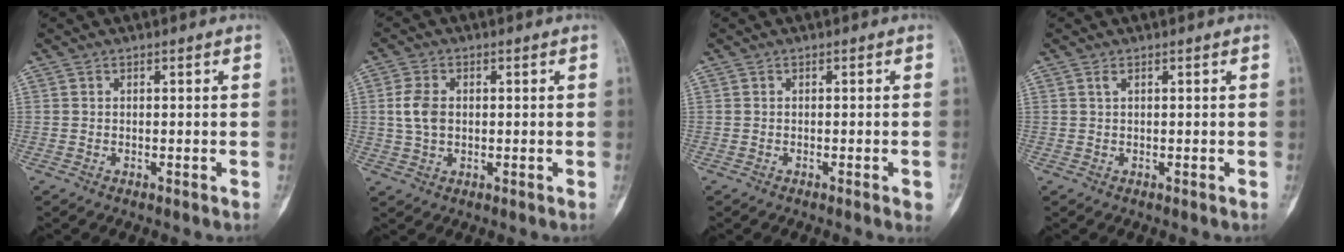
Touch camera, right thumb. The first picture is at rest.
{"total": 5.0, "force": [0.4, 3.3, 3.7], "torque": [-0.077, 0.004, 0.008]}
{"total": 1.9, "force": [-0.8, 0.2, 1.7], "torque": [-0.025, 0.000, -0.008]}
{"total": 0.6, "force": [0.3, 0.1, 0.5], "torque": [-0.014, 0.002, 0.005]}